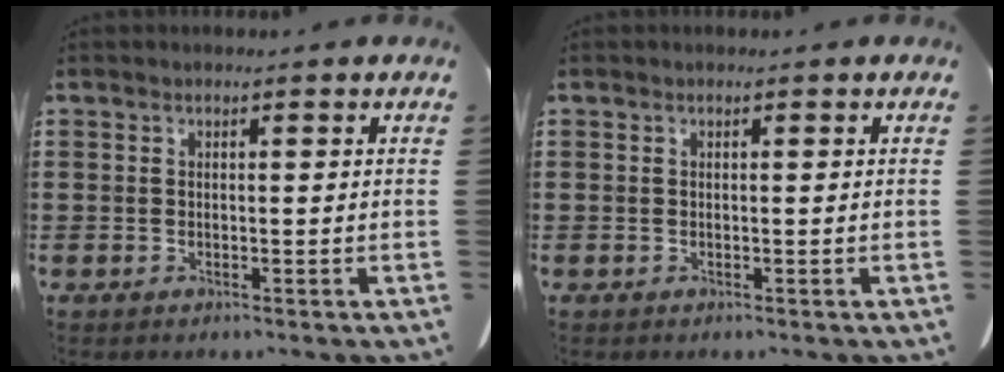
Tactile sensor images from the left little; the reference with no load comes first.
{"total": 0.0}